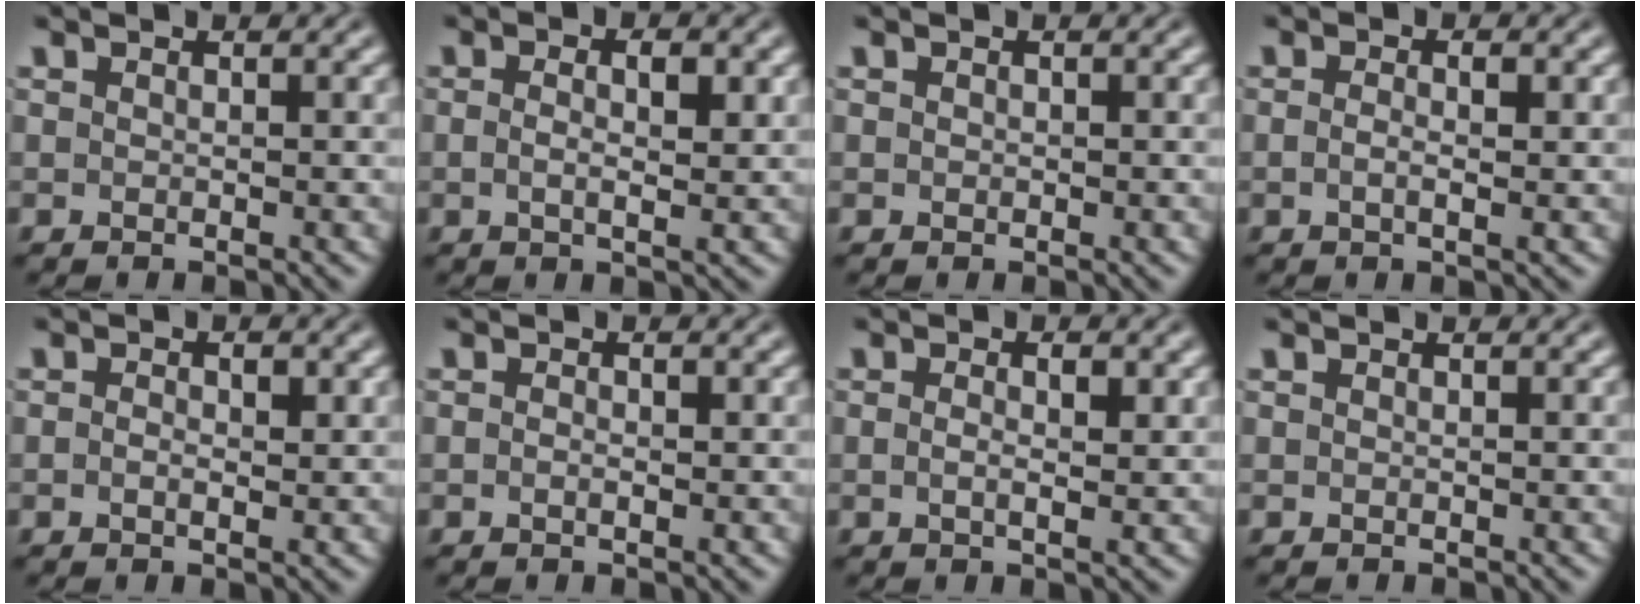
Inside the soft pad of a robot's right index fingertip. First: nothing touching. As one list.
[{"total": 2.5, "force": [-0.2, 0.3, 2.4], "torque": [-0.031, -0.009, 0.002]}, {"total": 0.0}, {"total": 1.6, "force": [-0.5, -0.1, 1.6], "torque": [-0.024, -0.008, -0.003]}, {"total": 1.4, "force": [-0.2, 0.4, 1.3], "torque": [-0.011, -0.003, -0.002]}, {"total": 0.8, "force": [-0.3, 0.1, 0.7], "torque": [-0.010, -0.002, -0.005]}, {"total": 1.8, "force": [-0.1, 0.0, 1.8], "torque": [-0.023, -0.009, 0.004]}, {"total": 0.0}]